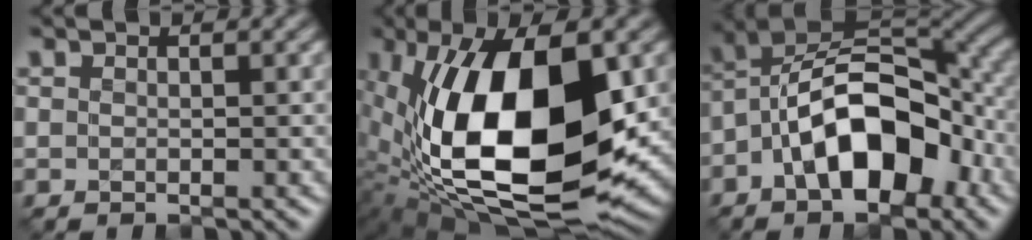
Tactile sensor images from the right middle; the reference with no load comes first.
{"total": 17.7, "force": [0.9, 8.4, 15.6], "torque": [-0.287, -0.017, 0.015]}
{"total": 10.6, "force": [-3.3, 5.5, 8.4], "torque": [-0.132, 0.017, -0.066]}